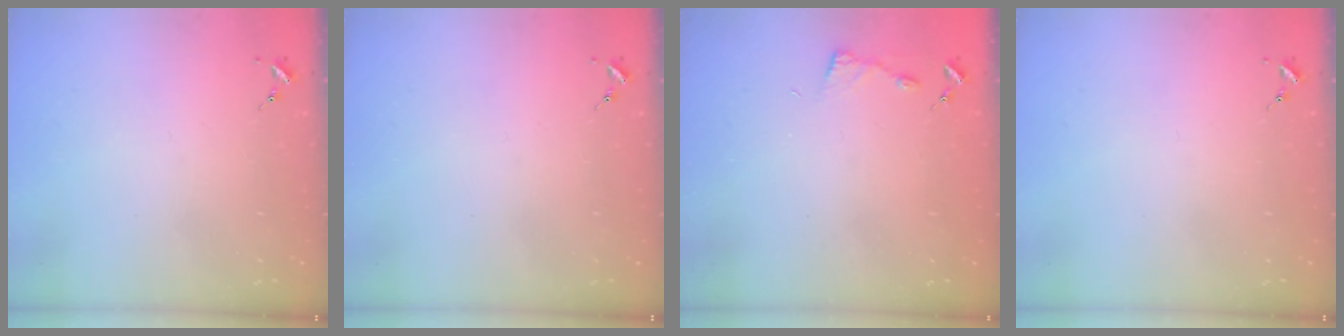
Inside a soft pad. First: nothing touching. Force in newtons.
{"total": 0.0}
{"total": 2.9, "press": 2.9, "slide": 0.4}
{"total": 0.0}